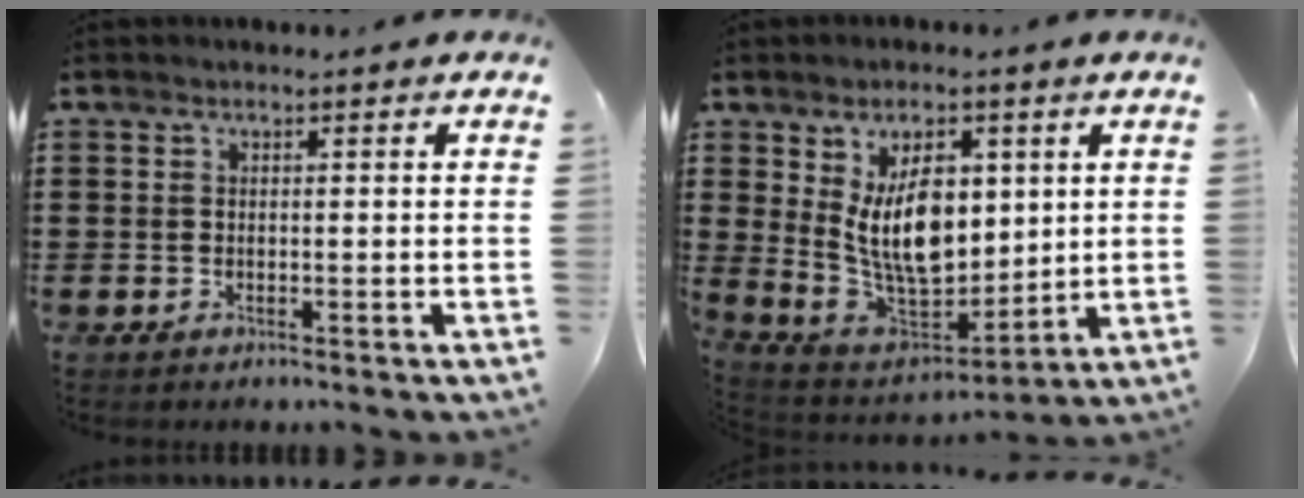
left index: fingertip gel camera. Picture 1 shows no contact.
{"total": 11.7, "force": [3.3, 7.0, 8.8], "torque": [-0.173, -0.003, 0.059]}